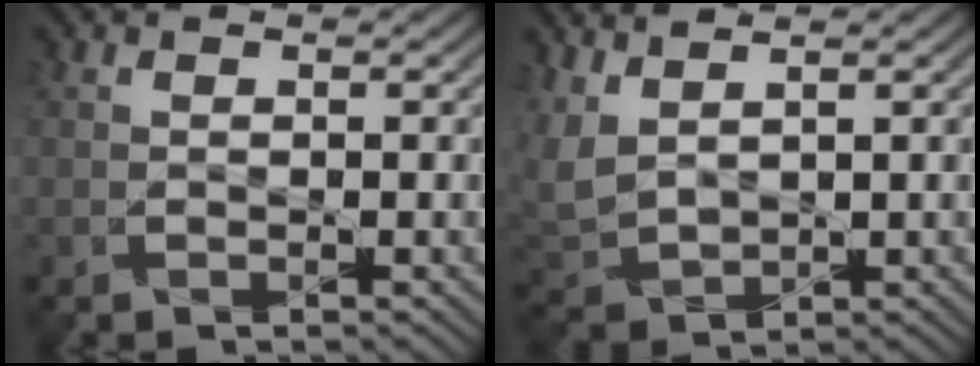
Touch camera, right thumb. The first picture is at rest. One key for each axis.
{"total": 5.3, "fx": 3.1, "fy": 2.3, "fz": 3.6, "tx": -0.125, "ty": 0.006, "tz": 0.072}